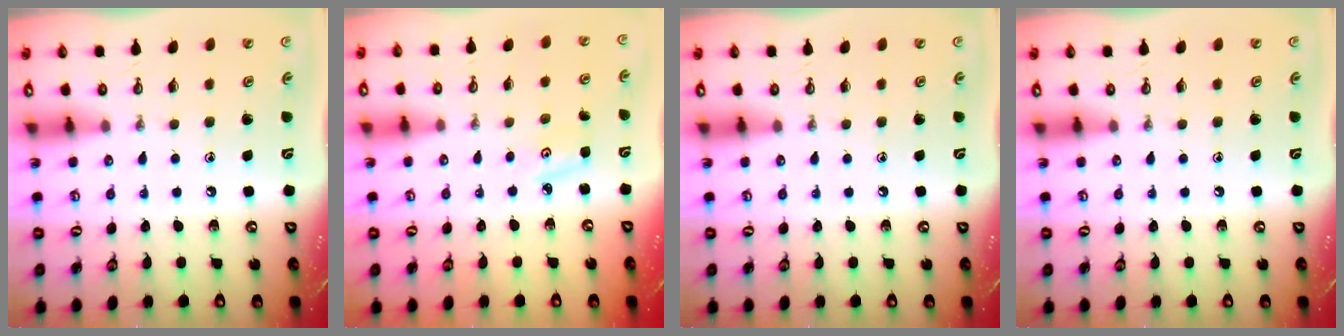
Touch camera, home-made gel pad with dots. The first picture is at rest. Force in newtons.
{"total": 2.9, "press": 2.9, "slide": 0.5}
{"total": 0.0}
{"total": 0.0}